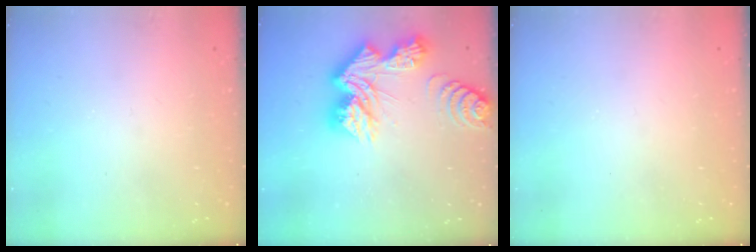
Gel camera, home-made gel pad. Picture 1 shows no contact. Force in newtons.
{"total": 19.3, "press": 19.2, "slide": 1.6}
{"total": 0.0}